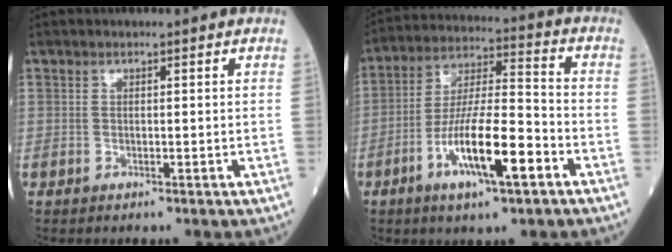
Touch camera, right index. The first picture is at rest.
{"total": 13.2, "force": [-5.6, 2.2, 11.8], "torque": [-0.219, -0.004, -0.101]}